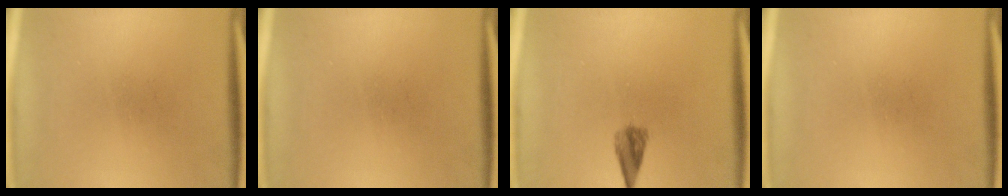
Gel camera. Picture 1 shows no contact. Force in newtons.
{"total": 0.0}
{"total": 2.5}
{"total": 0.0}